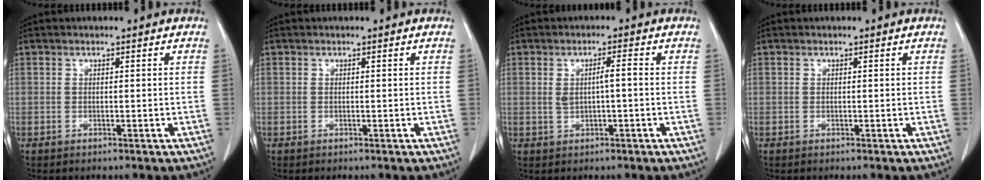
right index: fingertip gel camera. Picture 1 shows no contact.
{"total": 0.0}
{"total": 3.5, "force": [0.2, 0.9, 3.4], "torque": [-0.067, 0.012, 0.009]}
{"total": 0.0}